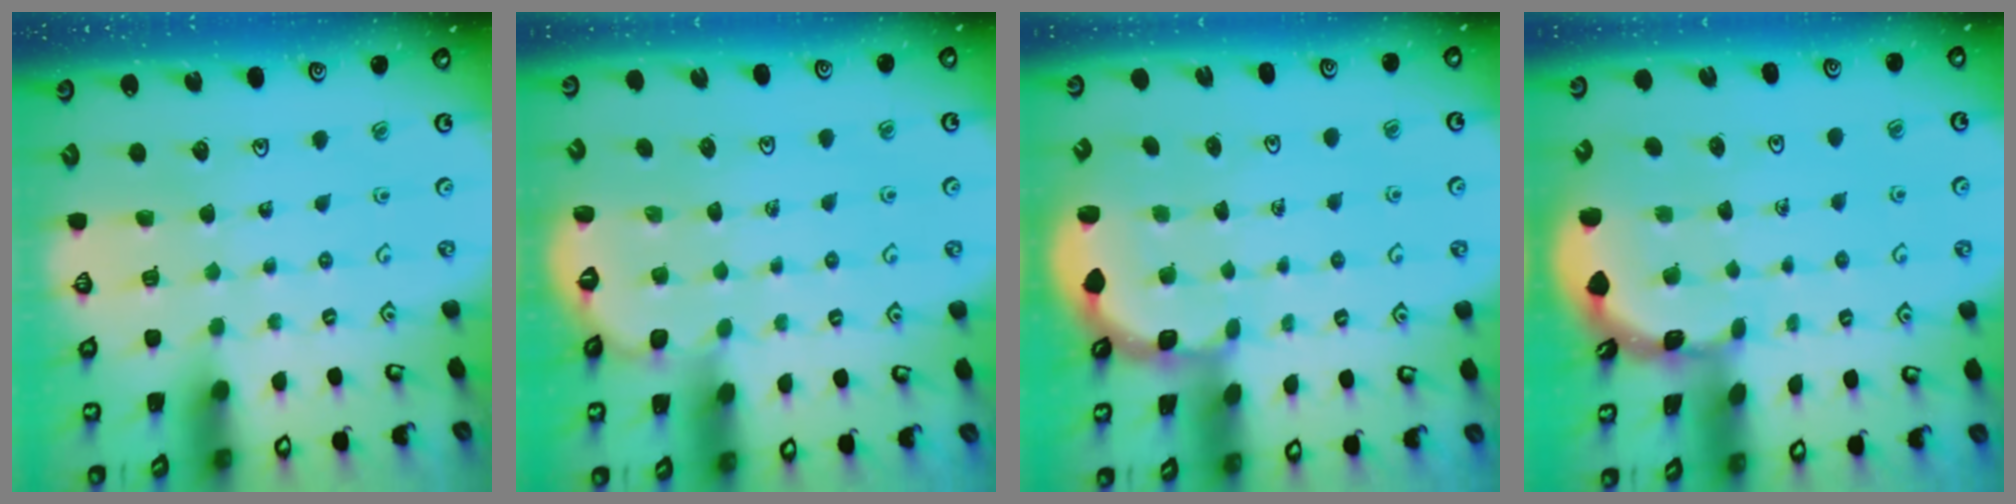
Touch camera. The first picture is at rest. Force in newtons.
{"total": 2.9, "press": 2.8, "slide": 0.9}
{"total": 2.5, "press": 1.9, "slide": 1.6}
{"total": 1.8, "press": 1.8, "slide": 0.1}